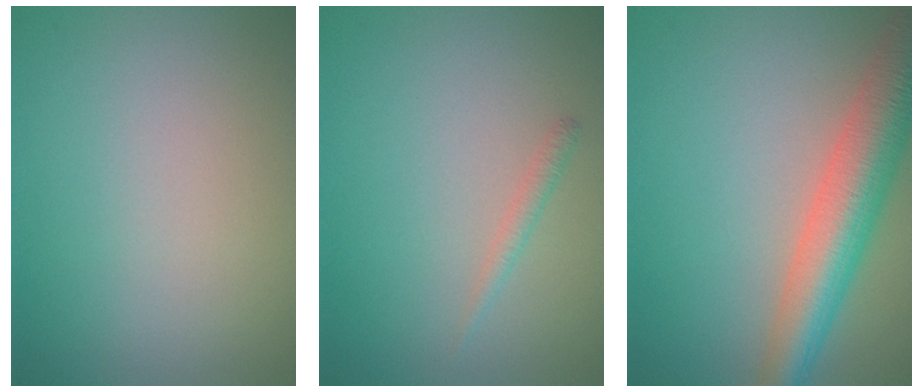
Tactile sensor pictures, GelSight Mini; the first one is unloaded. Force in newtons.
{"total": 0.9, "press": 0.9, "slide": 0.0}
{"total": 7.2, "press": 7.2, "slide": 0.5}